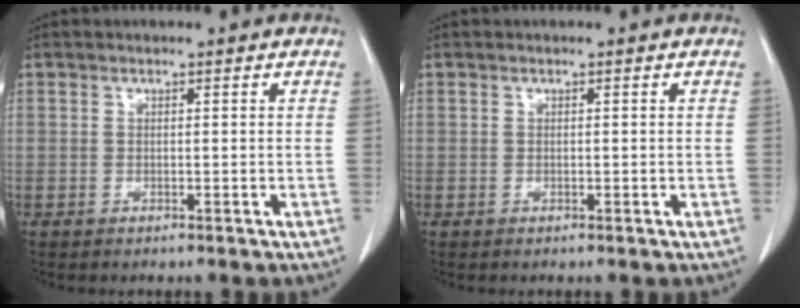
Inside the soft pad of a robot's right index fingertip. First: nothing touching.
{"total": 0.0}